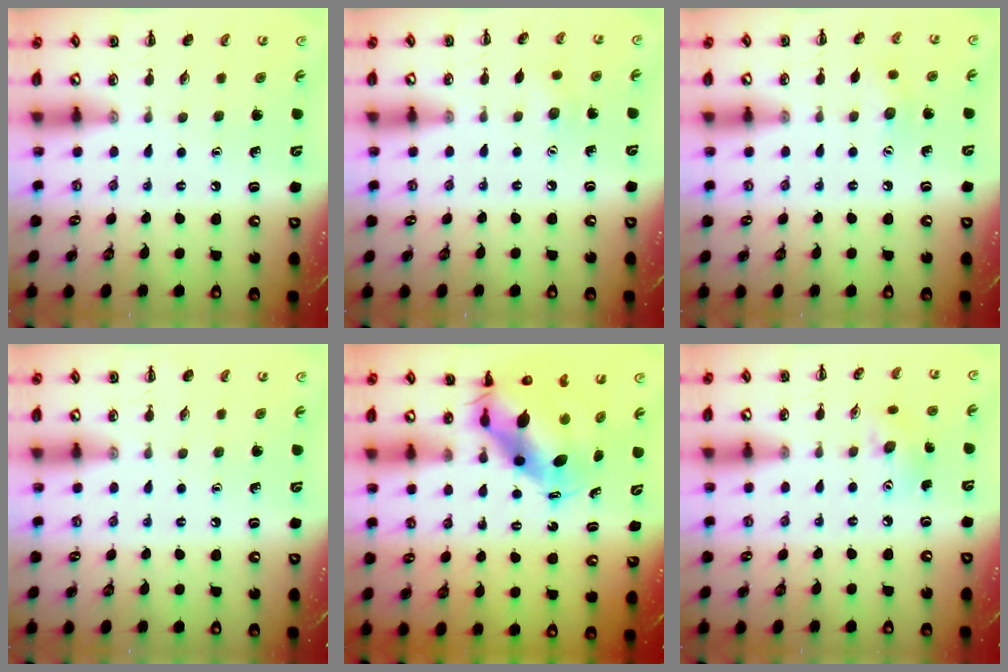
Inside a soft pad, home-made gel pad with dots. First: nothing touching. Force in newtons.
{"total": 4.4, "press": 4.3, "slide": 0.9}
{"total": 5.9, "press": 5.8, "slide": 1.3}
{"total": 0.0}
{"total": 7.7, "press": 7.5, "slide": 1.8}
{"total": 6.5, "press": 6.5, "slide": 0.7}